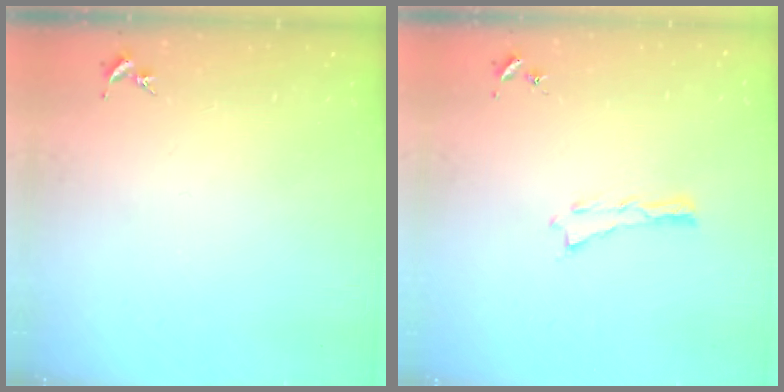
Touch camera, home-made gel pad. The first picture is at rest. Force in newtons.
{"total": 0.0}